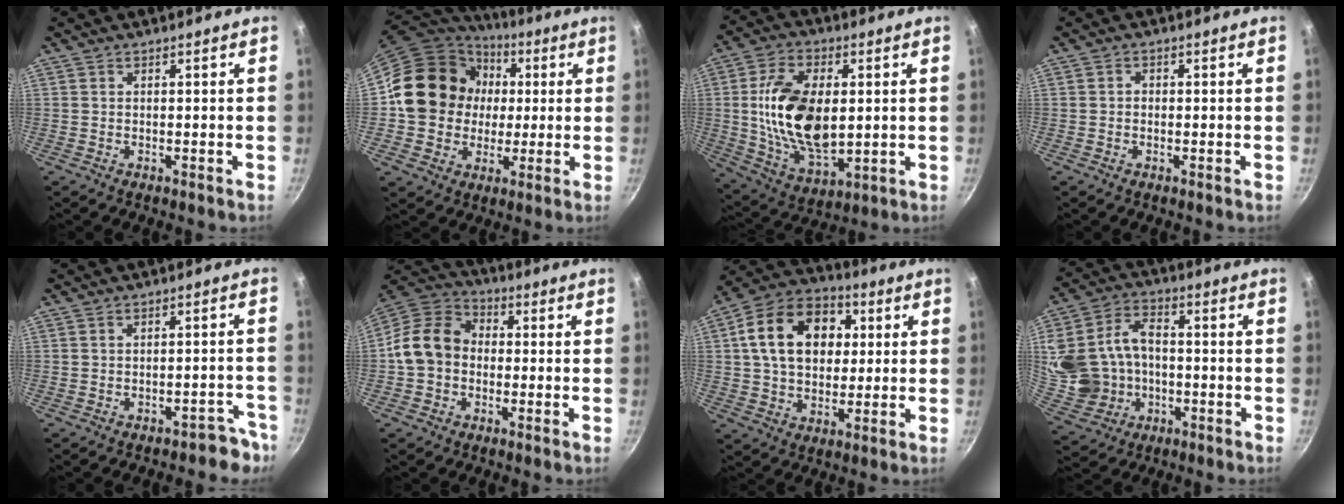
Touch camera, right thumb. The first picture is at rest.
{"total": 17.6, "force": [2.0, 15.7, 7.8], "torque": [-0.112, 0.020, 0.031]}
{"total": 18.6, "force": [1.5, 10.8, 15.1], "torque": [-0.262, -0.005, 0.034]}
{"total": 1.1, "force": [-0.2, 1.0, 0.5], "torque": [-0.007, 0.005, -0.004]}
{"total": 5.0, "force": [-3.9, 2.5, 1.8], "torque": [0.017, 0.053, -0.027]}
{"total": 11.6, "force": [-0.9, 9.4, 6.7], "torque": [-0.086, 0.033, -0.039]}
{"total": 18.0, "force": [3.8, 13.0, 11.8], "torque": [-0.167, 0.021, 0.051]}
{"total": 17.5, "force": [-1.3, 13.6, 11.0], "torque": [-0.227, 0.029, -0.007]}